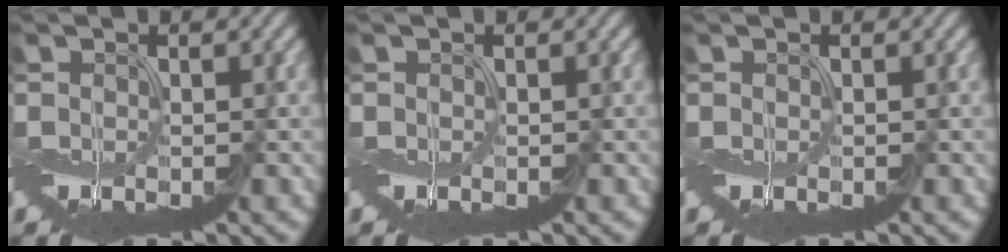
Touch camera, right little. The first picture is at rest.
{"total": 0.0}
{"total": 0.0}